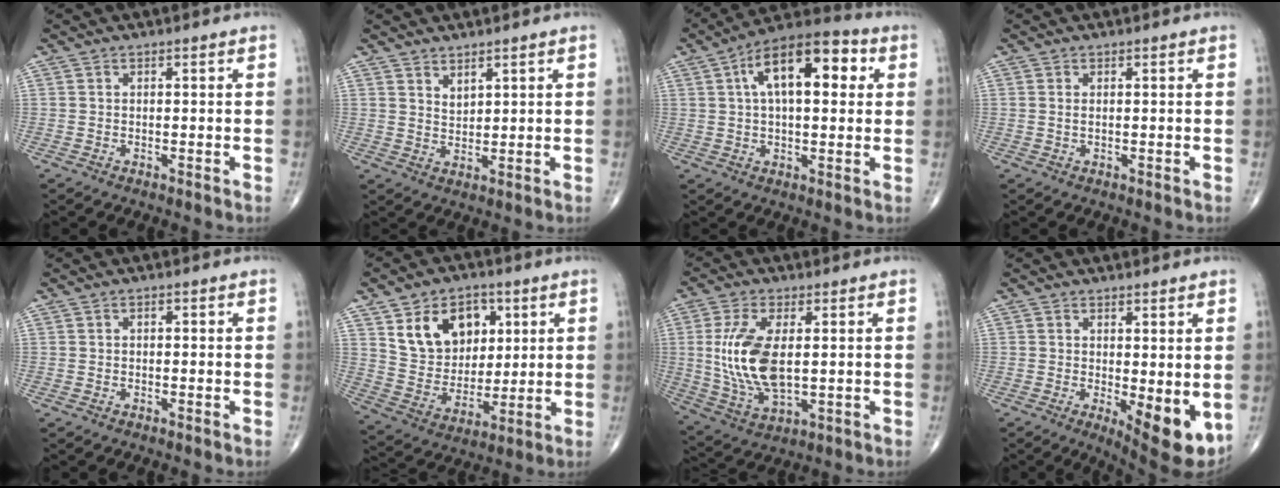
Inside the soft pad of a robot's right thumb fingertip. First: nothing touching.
{"total": 2.5, "force": [2.0, 1.1, 1.1], "torque": [-0.013, -0.020, 0.041]}
{"total": 15.9, "force": [4.3, 7.5, 13.3], "torque": [-0.191, 0.026, 0.060]}
{"total": 0.6, "force": [0.2, 0.2, 0.5], "torque": [-0.014, 0.000, 0.005]}
{"total": 0.6, "force": [0.1, 0.3, 0.4], "torque": [-0.006, 0.001, 0.000]}
{"total": 14.9, "force": [5.8, 10.9, 8.4], "torque": [-0.095, -0.024, 0.113]}
{"total": 13.4, "force": [1.1, 6.3, 11.8], "torque": [-0.246, -0.013, 0.033]}
{"total": 9.0, "force": [-1.2, 3.2, 8.3], "torque": [-0.106, -0.023, -0.006]}